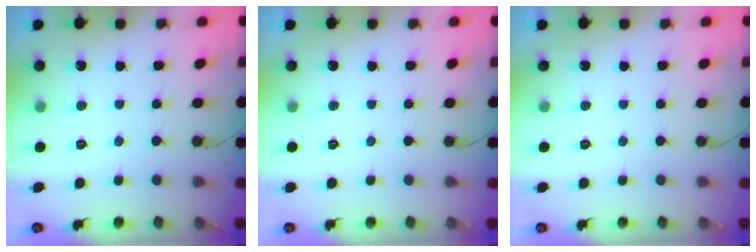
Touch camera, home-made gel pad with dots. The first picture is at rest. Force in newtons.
{"total": 0.0}
{"total": 0.0}